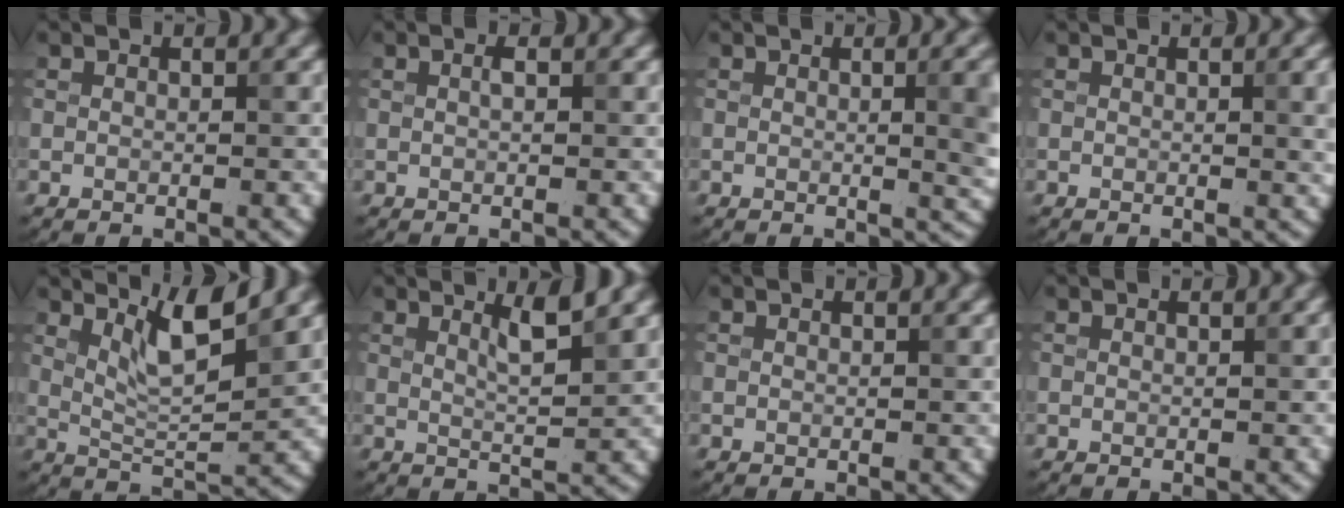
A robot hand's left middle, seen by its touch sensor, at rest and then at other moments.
{"total": 0.6, "force": [0.2, 0.1, 0.5], "torque": [-0.012, 0.004, 0.003]}
{"total": 5.3, "force": [0.3, 1.8, 4.9], "torque": [-0.044, 0.006, 0.002]}
{"total": 3.1, "force": [0.4, 1.0, 2.9], "torque": [-0.029, 0.003, 0.002]}
{"total": 4.5, "force": [2.7, 0.7, 3.4], "torque": [-0.068, -0.006, 0.054]}
{"total": 2.6, "force": [1.5, 0.4, 2.0], "torque": [-0.028, 0.000, 0.025]}
{"total": 0.0}
{"total": 0.5, "force": [0.1, 0.1, 0.5], "torque": [-0.006, 0.004, 0.000]}